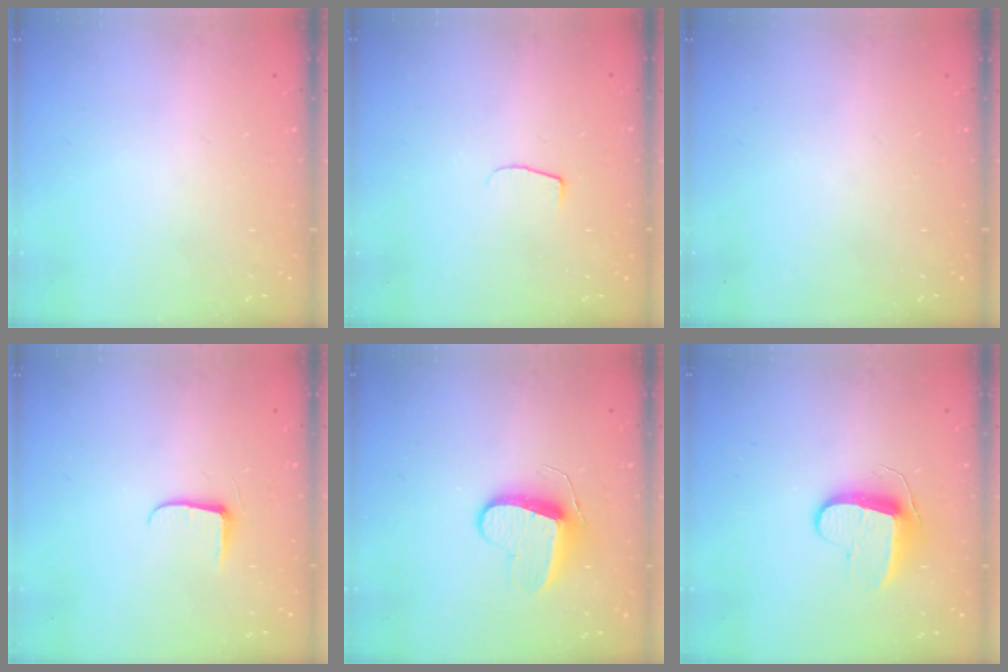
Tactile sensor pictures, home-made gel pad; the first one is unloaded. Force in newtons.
{"total": 4.3, "press": 4.3, "slide": 0.5}
{"total": 0.0}
{"total": 5.8, "press": 5.8, "slide": 0.9}
{"total": 9.2, "press": 9.2, "slide": 0.4}
{"total": 9.4, "press": 9.4, "slide": 0.5}